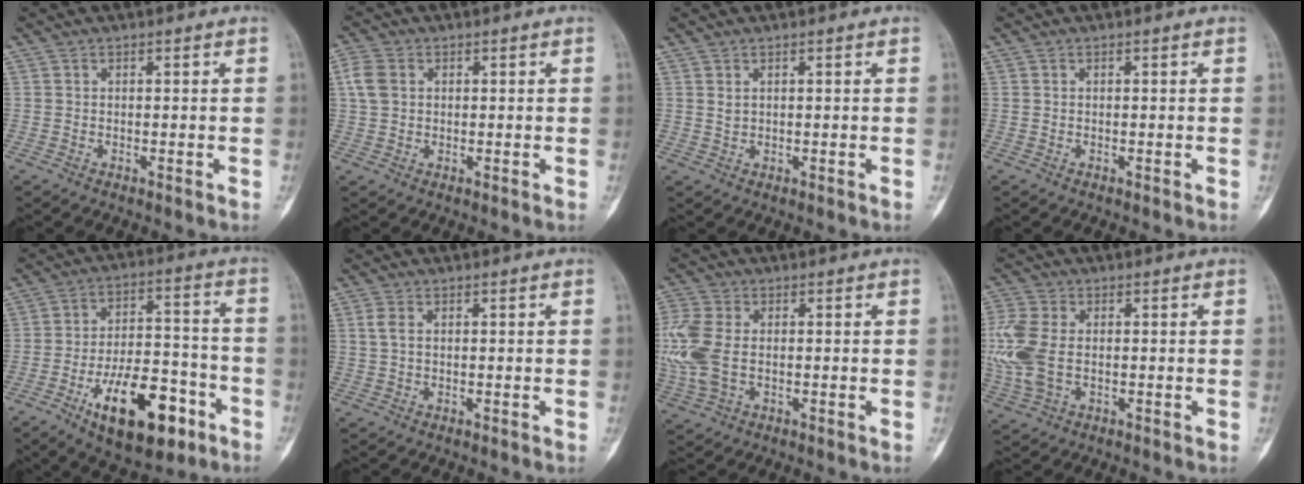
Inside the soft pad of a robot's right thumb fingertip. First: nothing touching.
{"total": 4.5, "force": [1.0, 3.5, 2.7], "torque": [-0.061, 0.007, 0.016]}
{"total": 1.0, "force": [0.4, 0.6, 0.7], "torque": [-0.012, -0.001, 0.012]}
{"total": 0.0}
{"total": 18.6, "force": [-9.0, 8.6, 13.8], "torque": [-0.195, 0.057, -0.134]}
{"total": 2.3, "force": [0.5, 1.4, 1.8], "torque": [-0.047, 0.005, 0.008]}
{"total": 10.2, "force": [-0.2, 6.4, 8.0], "torque": [-0.211, 0.006, -0.005]}
{"total": 10.1, "force": [-0.3, 6.2, 8.0], "torque": [-0.211, 0.005, -0.005]}